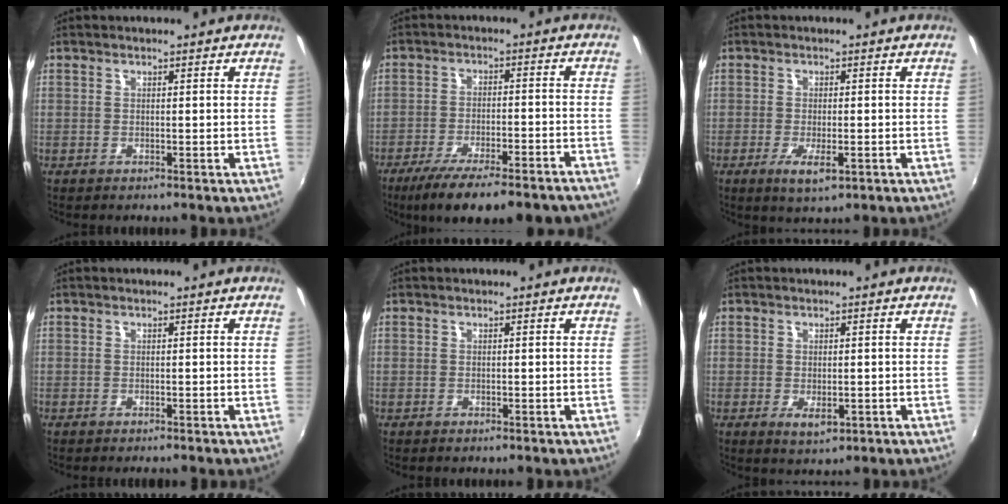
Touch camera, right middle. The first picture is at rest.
{"total": 18.2, "force": [-14.7, 3.3, 10.2], "torque": [-0.185, -0.047, -0.209]}
{"total": 4.5, "force": [-1.8, 1.3, 3.9], "torque": [-0.077, -0.013, -0.029]}
{"total": 0.7, "force": [-0.6, 0.2, 0.2], "torque": [-0.005, -0.004, -0.011]}
{"total": 0.0}
{"total": 3.0, "force": [-0.8, 1.6, 2.5], "torque": [-0.042, -0.008, -0.008]}